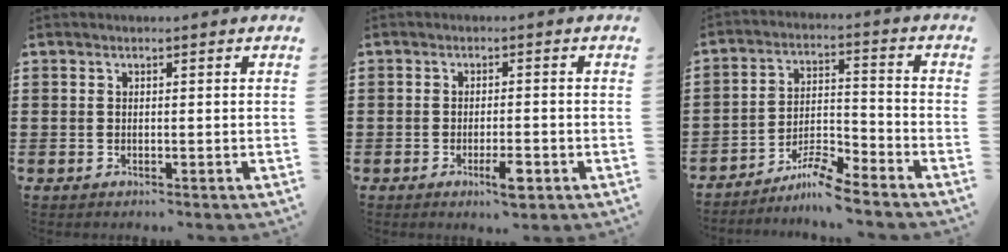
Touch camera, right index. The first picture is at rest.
{"total": 3.8, "force": [-1.8, 1.0, 3.2], "torque": [-0.057, -0.003, -0.032]}
{"total": 6.5, "force": [-5.9, 0.6, 2.7], "torque": [-0.052, 0.006, -0.114]}